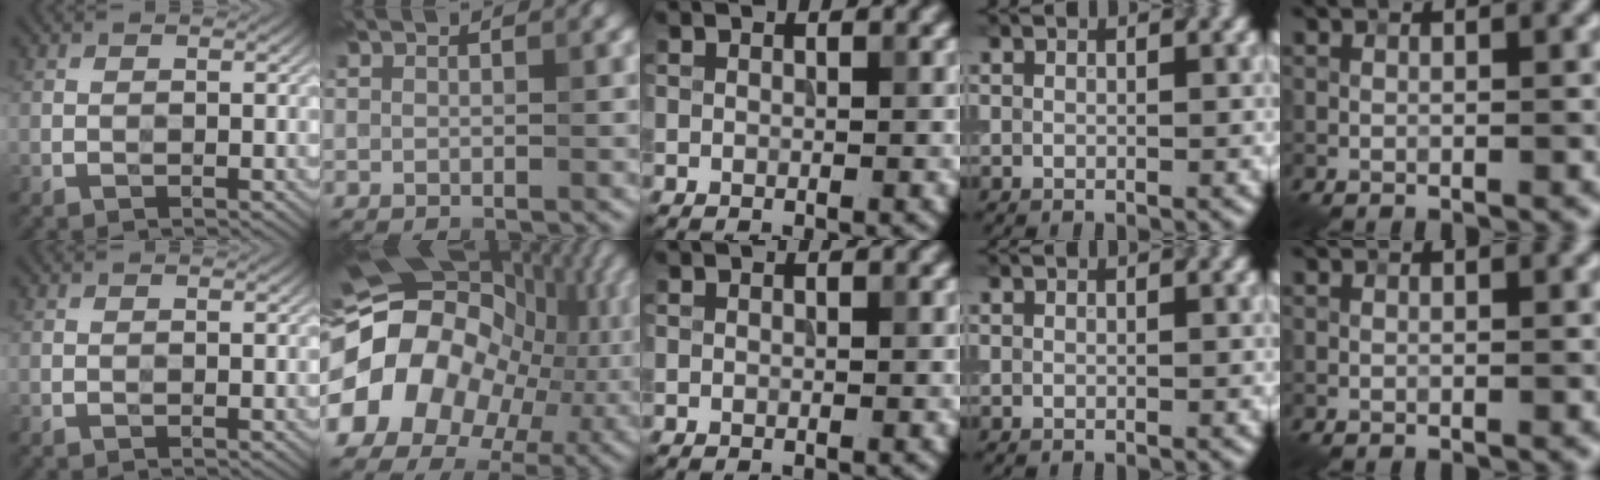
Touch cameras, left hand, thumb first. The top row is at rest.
{"index": {"total": 20.7, "force": [-1.8, 16.7, 12.1], "torque": [-0.221, 0.002, -0.041]}}